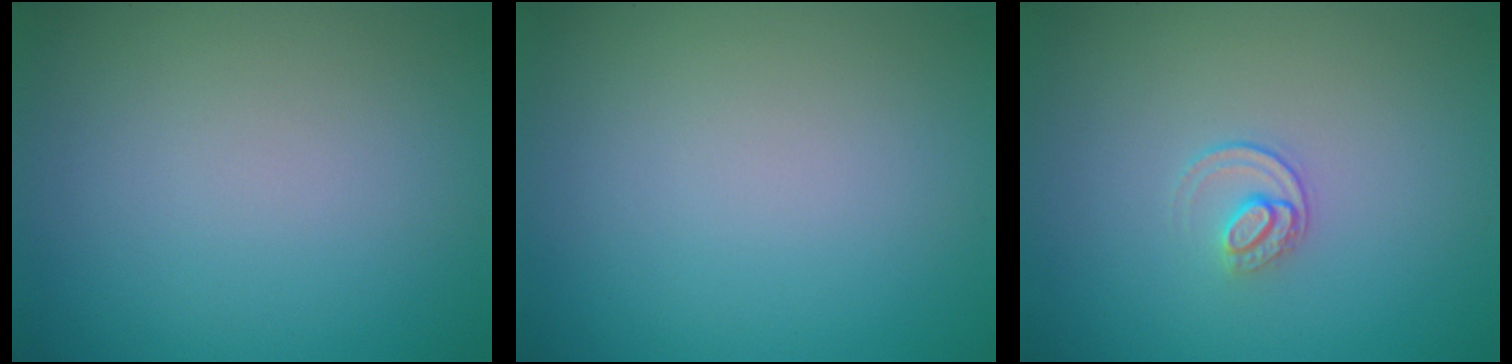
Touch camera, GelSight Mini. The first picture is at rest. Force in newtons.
{"total": 0.0}
{"total": 1.4, "press": 0.9, "slide": 1.0}